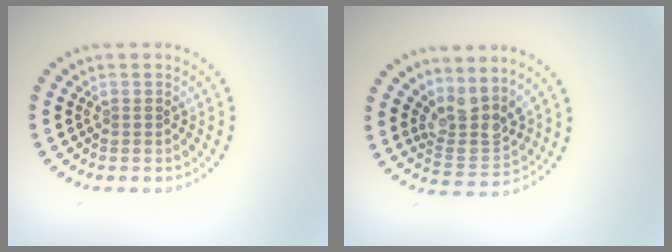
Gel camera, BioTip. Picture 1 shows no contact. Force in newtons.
{"total": 3.6, "press": 2.8, "slide": 2.4}